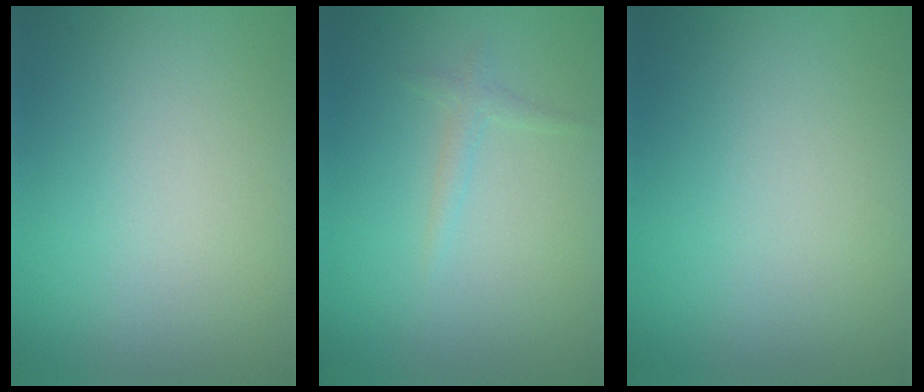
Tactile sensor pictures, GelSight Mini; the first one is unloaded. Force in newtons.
{"total": 0.6, "press": 0.6, "slide": 0.1}
{"total": 0.0}